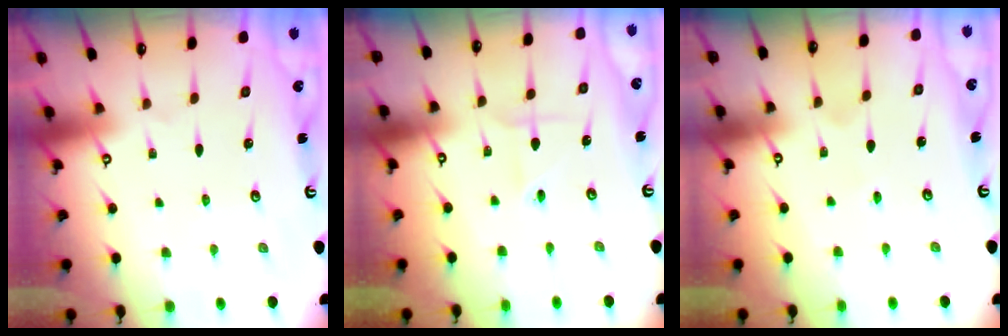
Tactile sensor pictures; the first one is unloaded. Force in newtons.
{"total": 2.3, "press": 2.2, "slide": 0.9}
{"total": 2.7, "press": 2.7, "slide": 0.3}